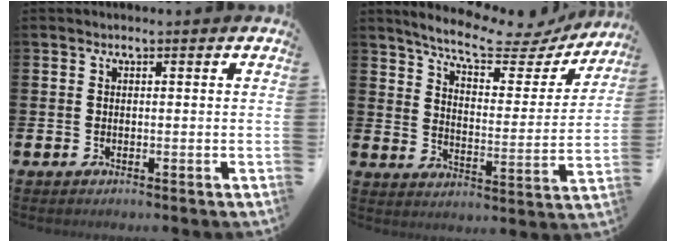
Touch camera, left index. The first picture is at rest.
{"total": 8.3, "force": [7.4, 1.8, 3.4], "torque": [-0.086, -0.052, 0.122]}